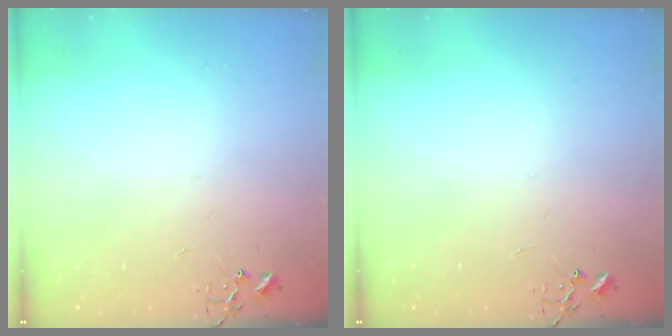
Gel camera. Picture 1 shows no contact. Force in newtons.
{"total": 0.0}